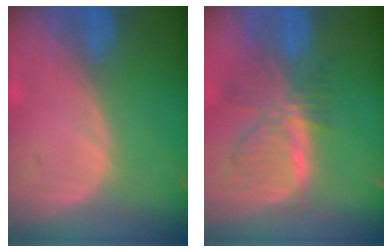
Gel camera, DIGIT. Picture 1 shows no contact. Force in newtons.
{"total": 7.7, "press": 6.9, "slide": 3.4}